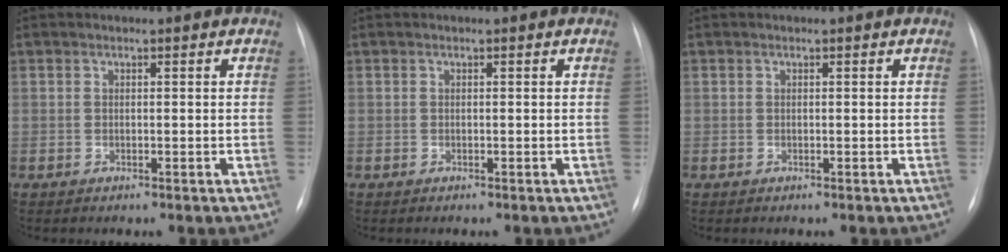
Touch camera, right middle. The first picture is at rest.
{"total": 0.0}
{"total": 0.0}